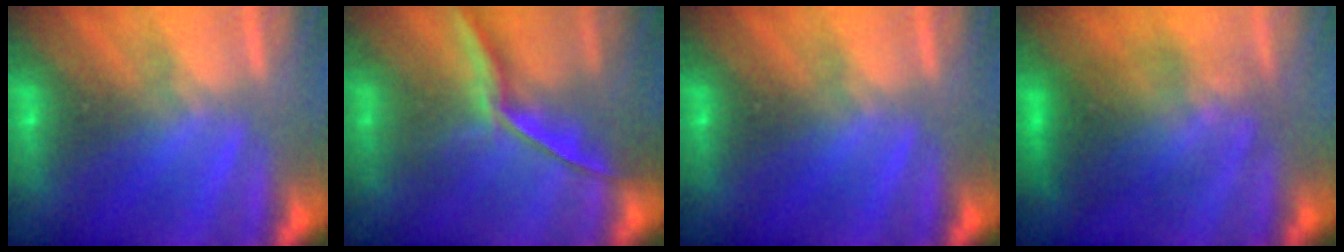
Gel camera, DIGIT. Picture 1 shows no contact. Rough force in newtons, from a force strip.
{"total": 1.4}
{"total": 0.0}
{"total": 3.5}